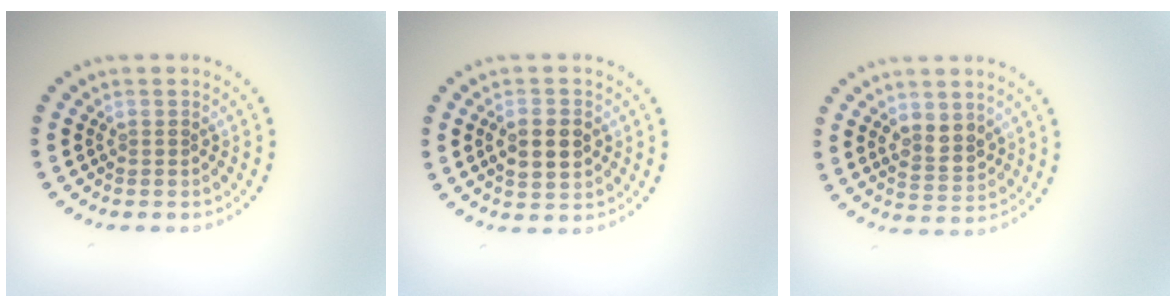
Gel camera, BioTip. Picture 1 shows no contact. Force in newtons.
{"total": 4.4, "press": 4.4, "slide": 0.3}
{"total": 2.6, "press": 2.5, "slide": 0.7}